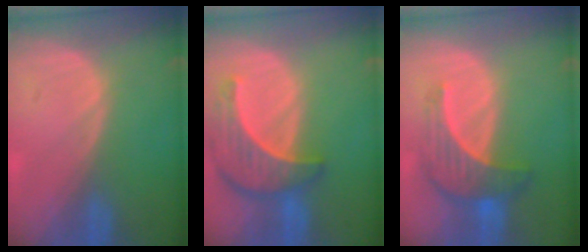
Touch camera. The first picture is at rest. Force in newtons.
{"total": 8.6, "press": 7.9, "slide": 3.3}
{"total": 7.3, "press": 6.7, "slide": 2.9}